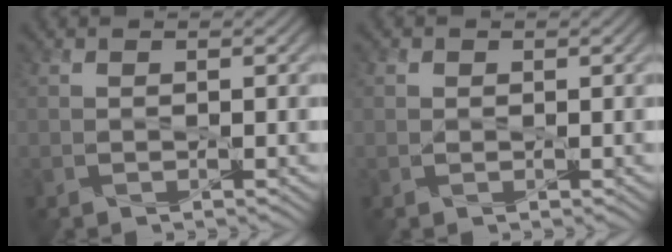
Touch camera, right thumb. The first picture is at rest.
{"total": 0.7, "force": [0.2, 0.7, 0.1], "torque": [0.000, 0.000, 0.000]}